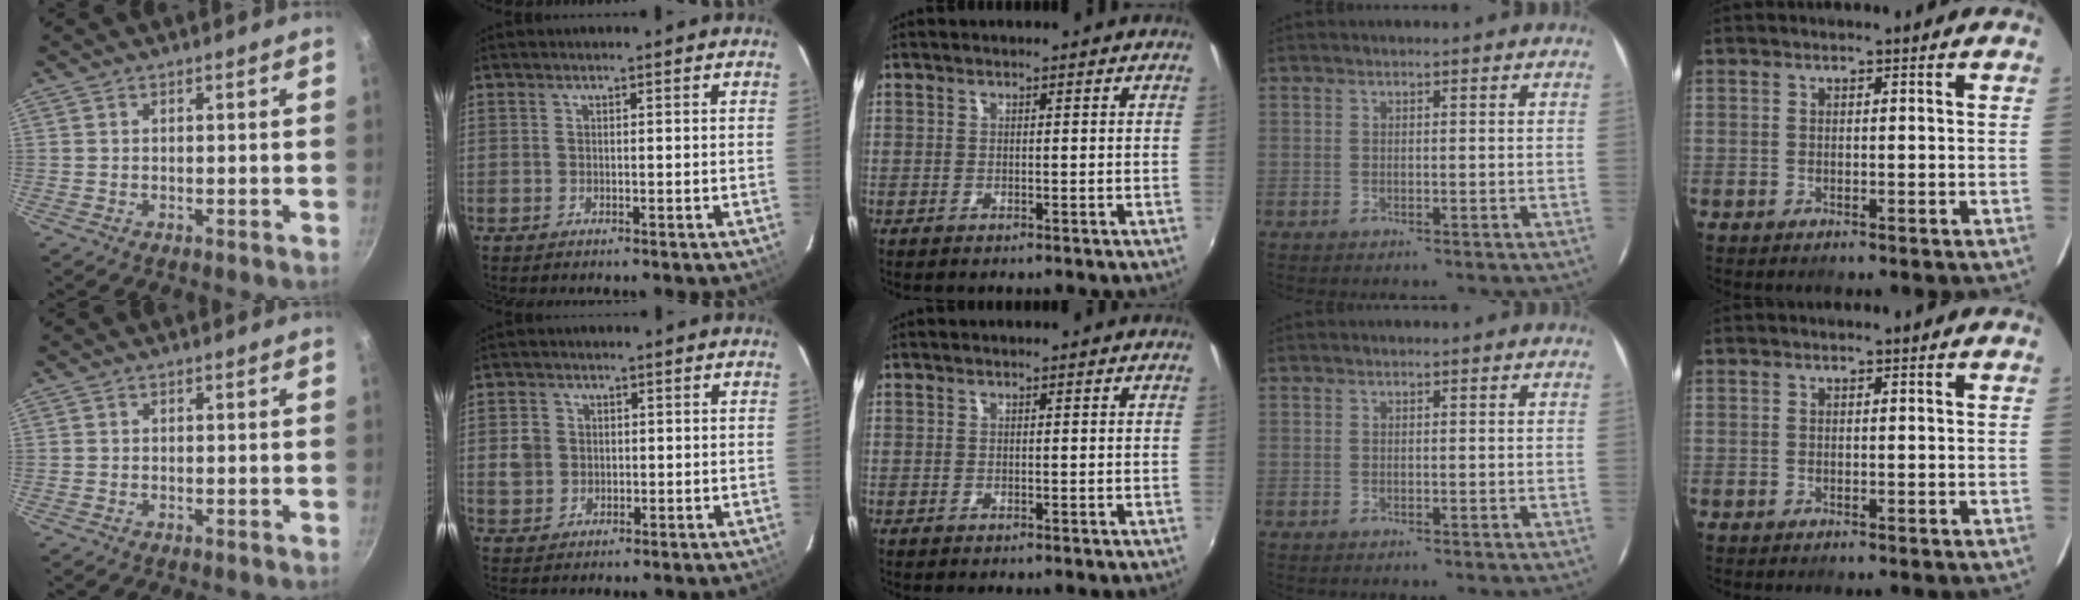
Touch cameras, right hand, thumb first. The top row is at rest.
{"index": {"total": 4.1, "force": [0.1, 3.9, 1.3], "torque": [-0.026, 0.012, 0.005]}}